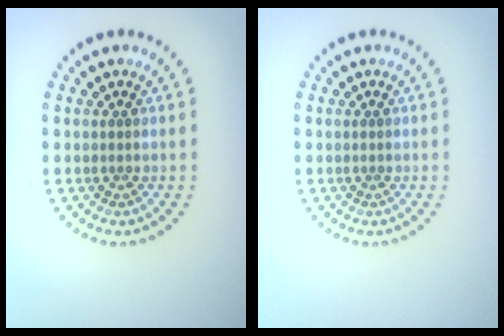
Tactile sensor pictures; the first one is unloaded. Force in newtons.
{"total": 0.0}